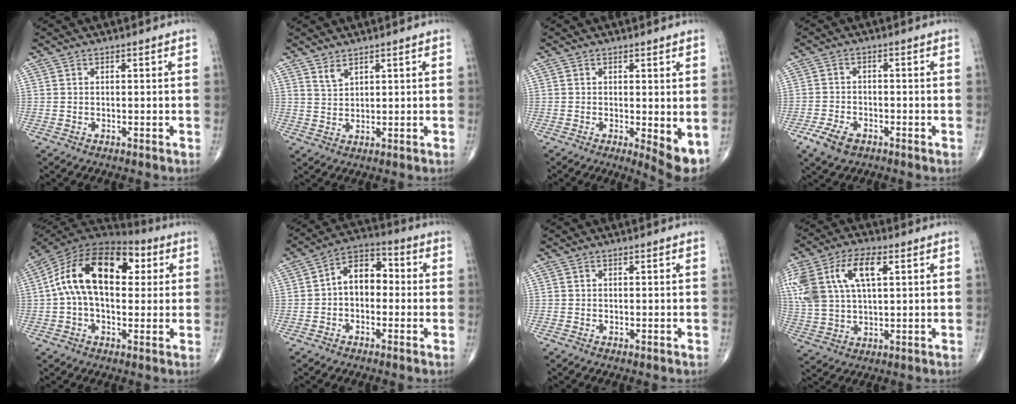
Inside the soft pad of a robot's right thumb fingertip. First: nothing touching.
{"total": 2.3, "force": [1.8, 0.8, 1.1], "torque": [-0.018, -0.014, 0.041]}
{"total": 5.4, "force": [-0.4, 1.5, 5.1], "torque": [-0.072, -0.016, -0.006]}
{"total": 5.2, "force": [-3.1, 2.9, 3.0], "torque": [-0.060, 0.008, -0.056]}
{"total": 19.3, "force": [3.7, 11.3, 15.2], "torque": [-0.243, 0.035, 0.049]}
{"total": 8.9, "force": [-0.2, 6.0, 6.6], "torque": [-0.079, 0.034, -0.019]}
{"total": 0.0}
{"total": 17.0, "force": [5.6, 8.9, 13.4], "torque": [-0.295, 0.016, 0.106]}